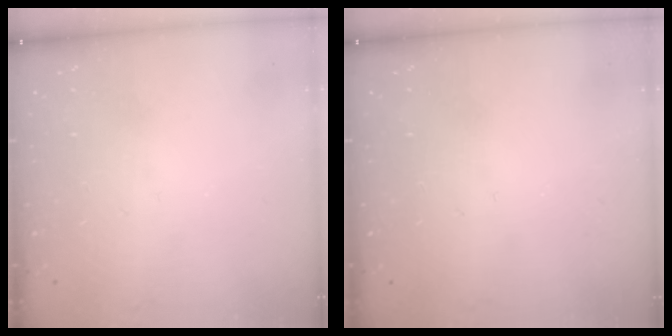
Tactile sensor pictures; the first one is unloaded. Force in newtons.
{"total": 0.0}